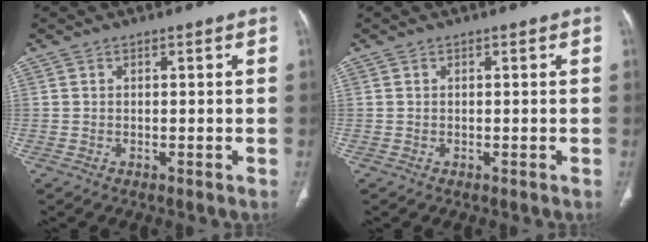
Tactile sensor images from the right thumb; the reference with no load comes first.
{"total": 0.0}